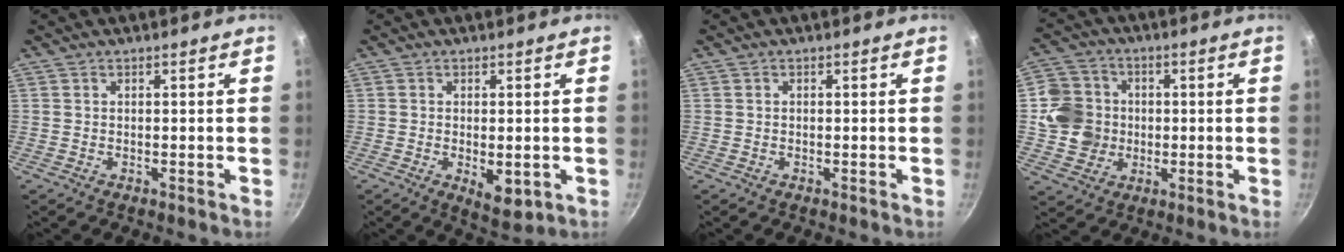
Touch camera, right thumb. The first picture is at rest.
{"total": 6.0, "force": [-1.3, 2.9, 5.1], "torque": [-0.067, -0.010, -0.010]}
{"total": 0.0}
{"total": 10.3, "force": [0.1, 9.6, 3.8], "torque": [-0.038, 0.013, -0.004]}